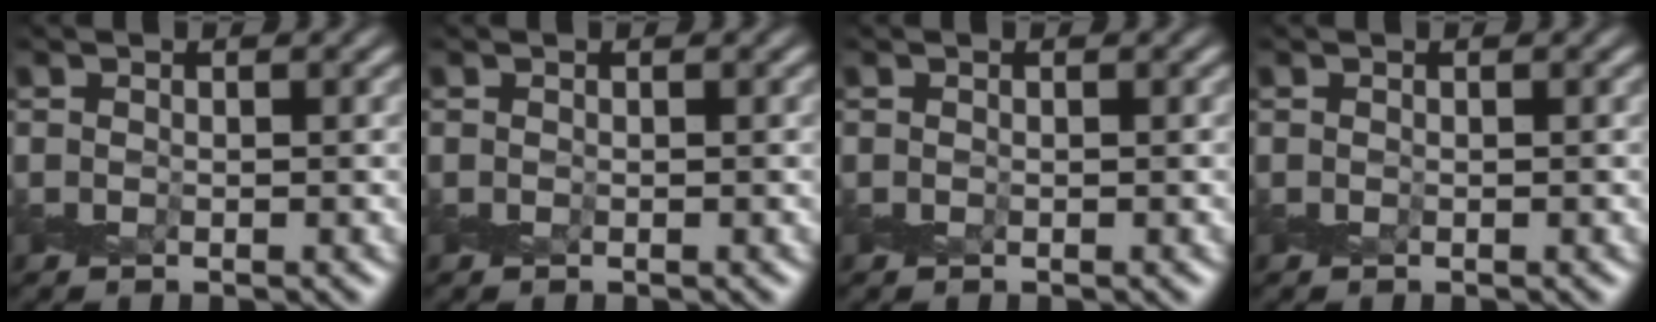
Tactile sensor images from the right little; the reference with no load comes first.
{"total": 0.0}
{"total": 0.0}
{"total": 0.0}